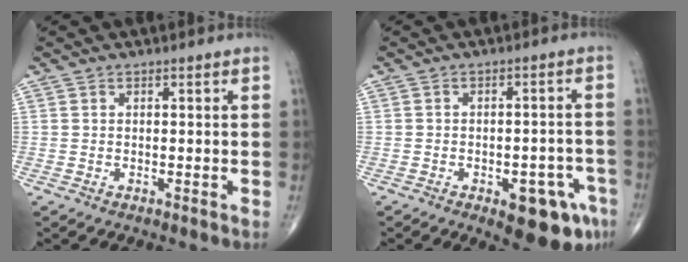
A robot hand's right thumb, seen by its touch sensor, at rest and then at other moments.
{"total": 10.9, "force": [-5.4, 4.6, 8.3], "torque": [-0.076, 0.027, -0.061]}